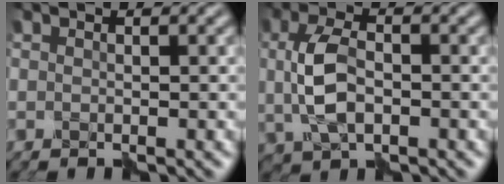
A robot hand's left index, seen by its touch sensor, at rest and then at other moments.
{"total": 4.5, "force": [0.0, 2.5, 3.7], "torque": [-0.086, 0.002, -0.001]}